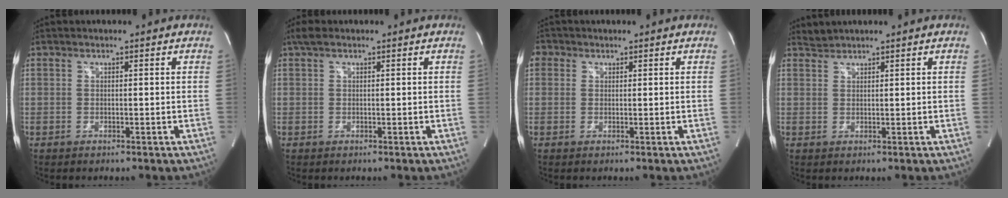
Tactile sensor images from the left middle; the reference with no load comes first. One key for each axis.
{"total": 1.7, "fx": 1.2, "fy": 0.8, "fz": 1.0, "tx": -0.024, "ty": 0.017, "tz": 0.023}
{"total": 2.3, "fx": 0.9, "fy": 2.1, "fz": 0.5, "tx": -0.002, "ty": 0.012, "tz": 0.013}
{"total": 1.5, "fx": 1.4, "fy": -0.2, "fz": -0.4, "tx": -0.001, "ty": 0.004, "tz": 0.032}